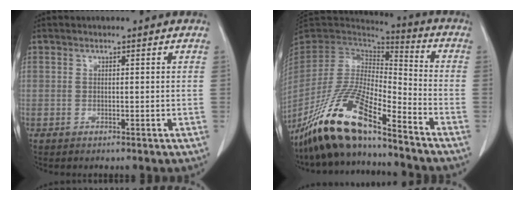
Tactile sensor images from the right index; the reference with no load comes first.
{"total": 17.8, "force": [-13.2, 3.1, 11.5], "torque": [-0.230, -0.024, -0.248]}